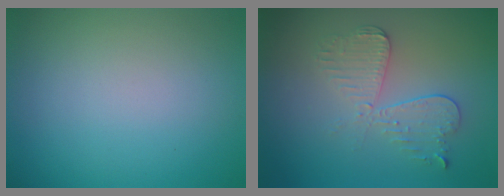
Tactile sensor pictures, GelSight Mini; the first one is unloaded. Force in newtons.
{"total": 3.6, "press": 3.2, "slide": 1.8}